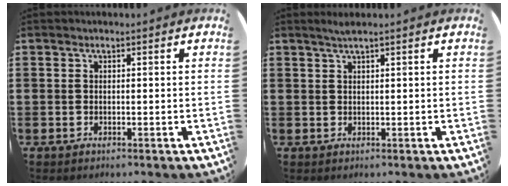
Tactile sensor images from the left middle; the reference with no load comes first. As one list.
[{"total": 1.4, "force": [1.0, -0.1, 0.9], "torque": [-0.017, 0.003, 0.017]}]